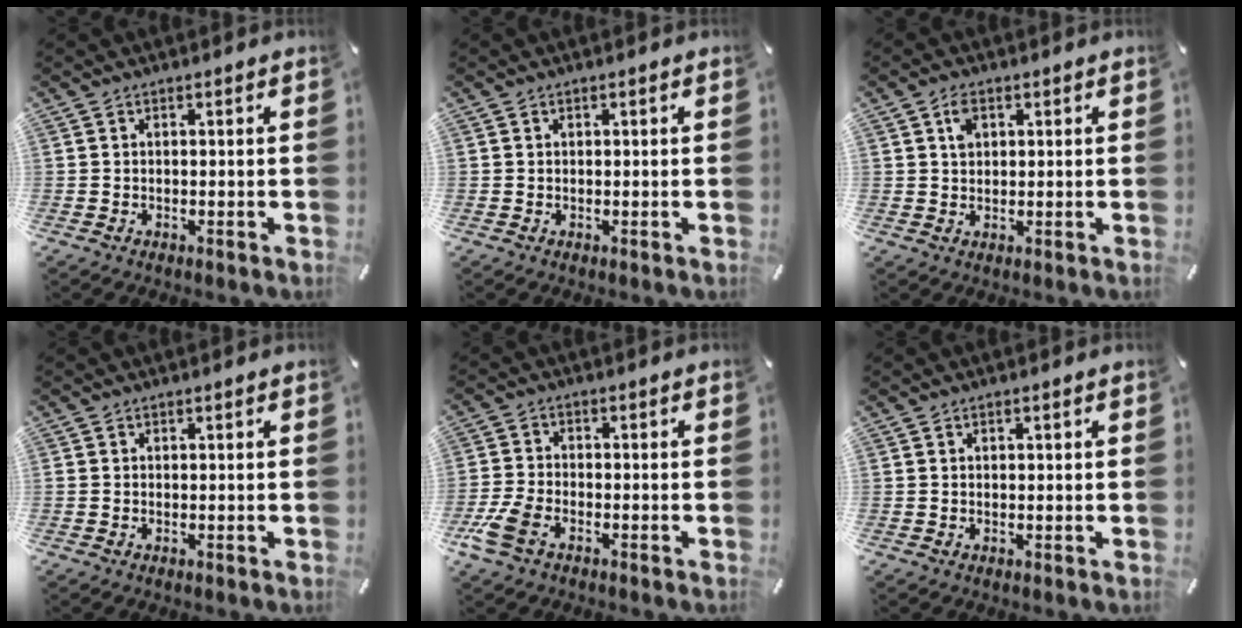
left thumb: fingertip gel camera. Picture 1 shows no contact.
{"total": 0.0}
{"total": 3.1, "force": [1.3, 2.0, 1.9], "torque": [-0.029, -0.002, 0.019]}
{"total": 0.0}
{"total": 6.3, "force": [-3.5, 3.4, 4.1], "torque": [-0.107, 0.001, -0.070]}
{"total": 0.6, "force": [0.2, 0.4, 0.4], "torque": [-0.007, 0.002, 0.003]}